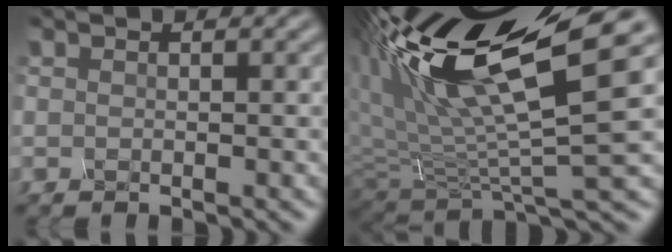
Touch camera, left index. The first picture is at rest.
{"total": 12.4, "force": [6.8, 2.4, 10.1], "torque": [-0.215, 0.028, 0.133]}